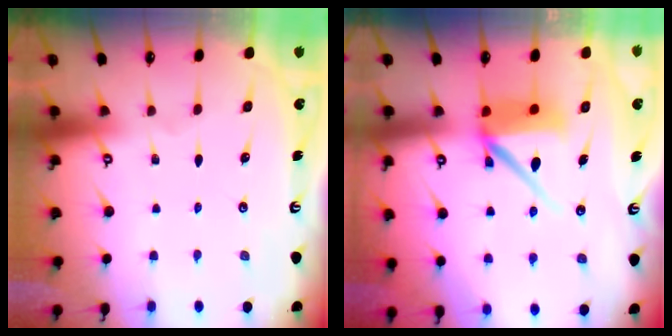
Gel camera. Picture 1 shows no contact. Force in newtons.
{"total": 10.6, "press": 10.6, "slide": 1.2}